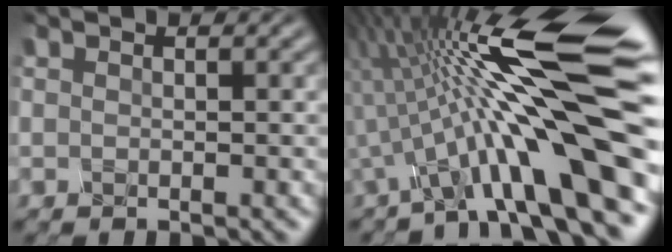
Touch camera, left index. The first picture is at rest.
{"total": 14.0, "force": [-1.9, 1.7, 13.7], "torque": [-0.211, 0.022, -0.023]}